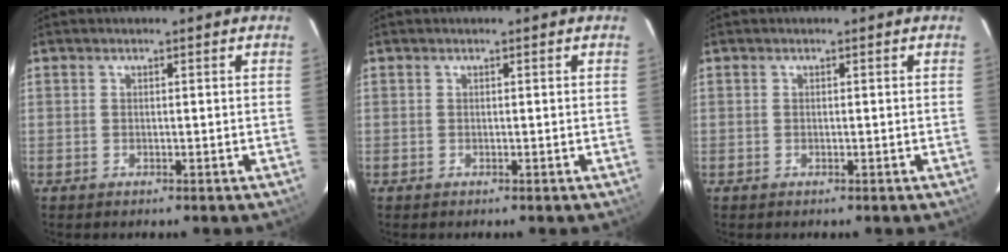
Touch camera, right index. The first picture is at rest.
{"total": 0.0}
{"total": 0.0}